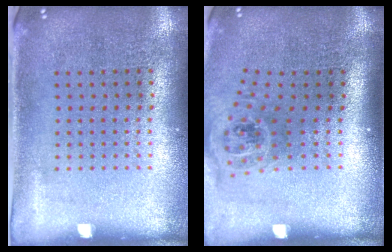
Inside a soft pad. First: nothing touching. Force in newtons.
{"total": 1.3, "press": 1.0, "slide": 0.8}